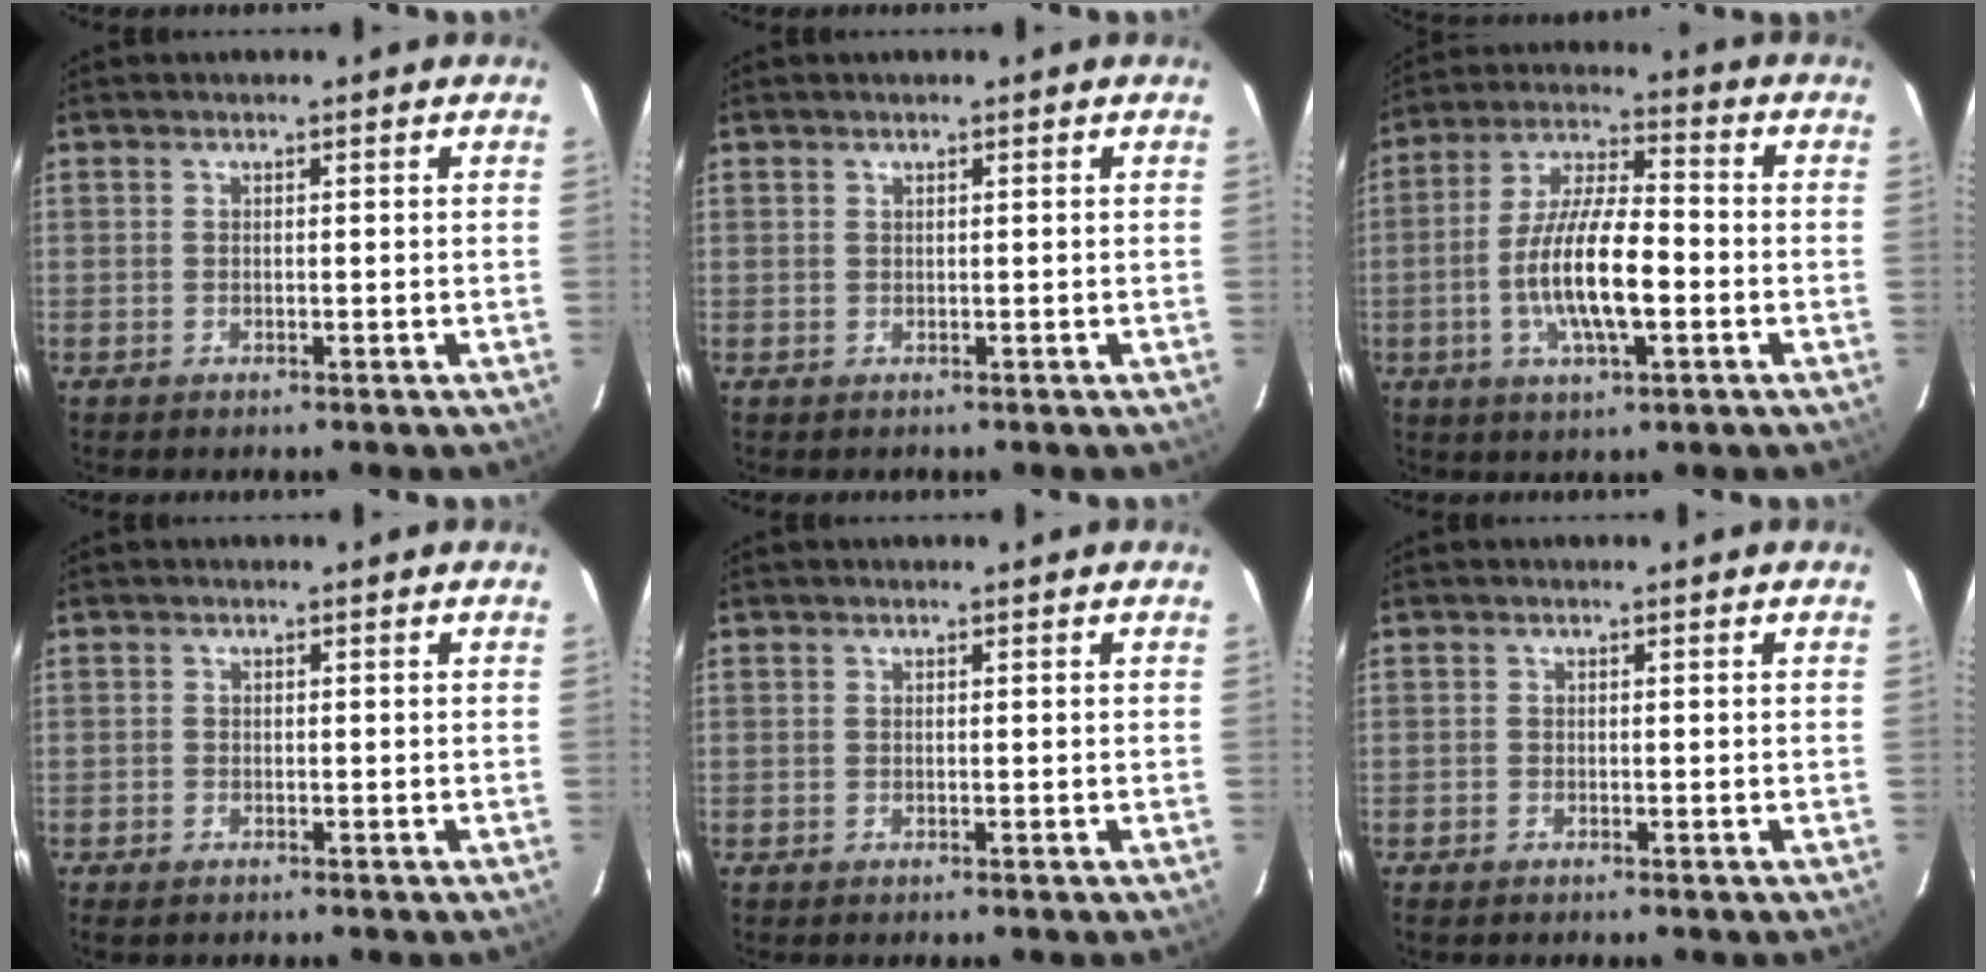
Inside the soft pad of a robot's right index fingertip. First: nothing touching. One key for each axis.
{"total": 0.7, "fx": 0.2, "fy": 0.6, "fz": -0.1, "tx": 0.005, "ty": 0.005, "tz": 0.005}
{"total": 13.4, "fx": -3.2, "fy": 3.8, "fz": 12.4, "tx": -0.245, "ty": -0.002, "tz": -0.060}
{"total": 1.3, "fx": -1.0, "fy": 0.7, "fz": 0.4, "tx": -0.010, "ty": -0.002, "tz": -0.019}
{"total": 0.0}
{"total": 0.7, "fx": -0.6, "fy": 0.3, "fz": 0.1, "tx": -0.004, "ty": 0.001, "tz": -0.012}